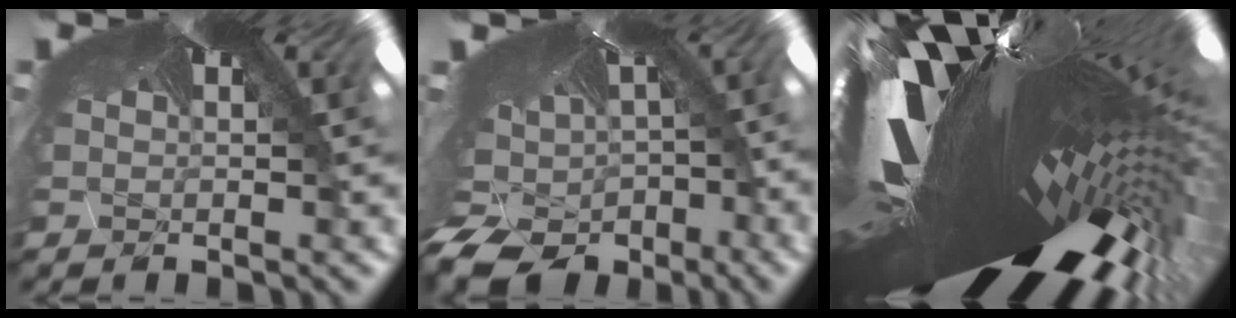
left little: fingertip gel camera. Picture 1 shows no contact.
{"total": 9.9, "force": [-9.3, 2.6, 2.3], "torque": [-0.045, -0.071, -0.145]}
{"total": 7.3, "force": [-6.6, -0.3, 3.1], "torque": [-0.081, -0.133, -0.060]}